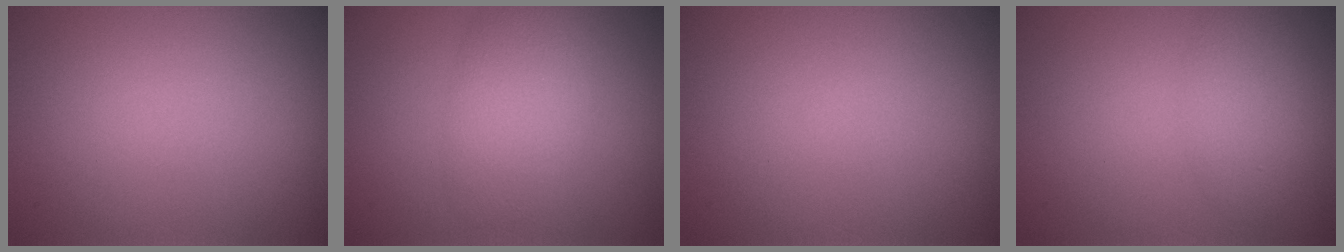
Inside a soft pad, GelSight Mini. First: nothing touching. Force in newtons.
{"total": 4.0, "press": 4.0, "slide": 0.2}
{"total": 0.0}
{"total": 2.2, "press": 2.2, "slide": 0.1}